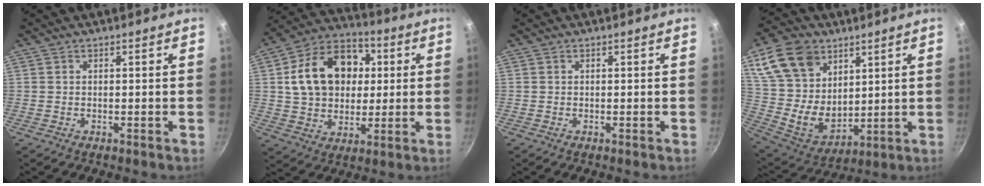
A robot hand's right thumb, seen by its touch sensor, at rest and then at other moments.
{"total": 18.7, "force": [3.3, 14.2, 11.7], "torque": [-0.164, 0.022, 0.049]}
{"total": 0.0}
{"total": 20.1, "force": [9.7, 14.1, 10.5], "torque": [-0.172, -0.044, 0.196]}